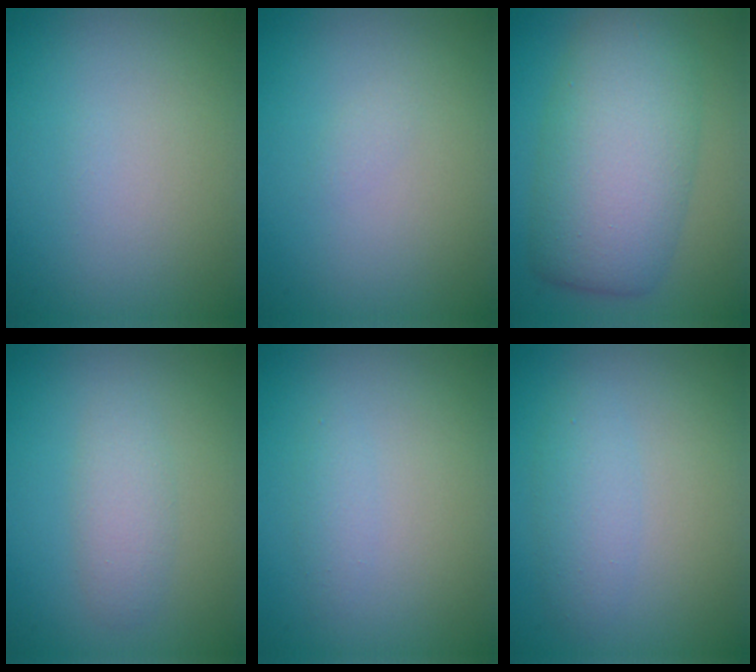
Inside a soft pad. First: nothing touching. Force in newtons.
{"total": 0.5, "press": 0.5, "slide": 0.0}
{"total": 9.0, "press": 9.0, "slide": 0.2}
{"total": 2.0, "press": 2.0, "slide": 0.1}
{"total": 0.9, "press": 0.9, "slide": 0.0}
{"total": 2.2, "press": 2.2, "slide": 0.1}